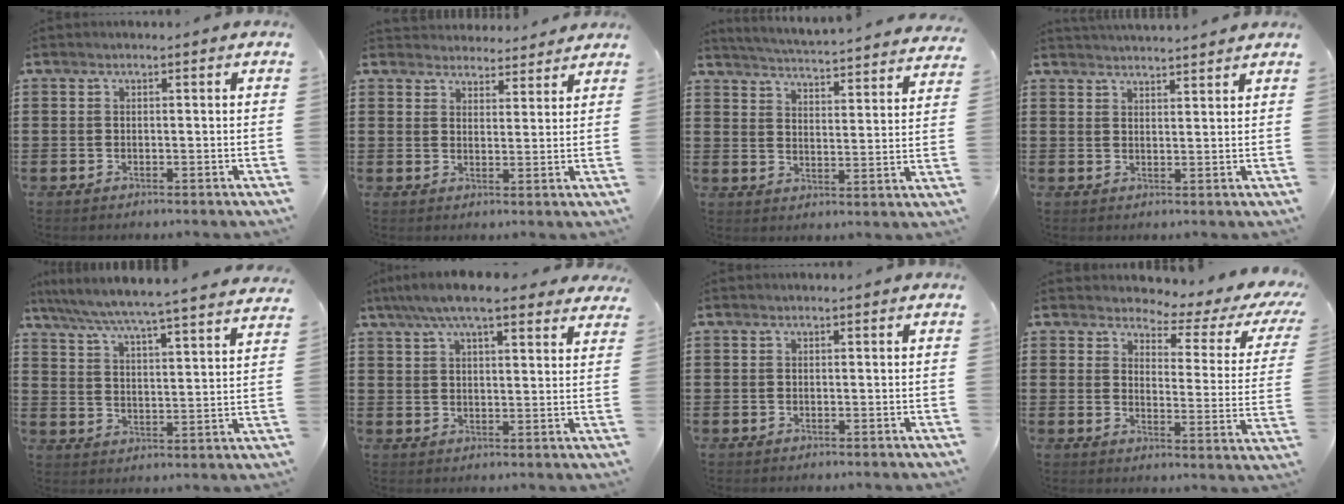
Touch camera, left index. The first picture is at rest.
{"total": 3.5, "force": [3.4, 0.7, -0.2], "torque": [-0.010, -0.014, 0.064]}
{"total": 4.0, "force": [3.8, -1.1, 0.6], "torque": [-0.033, -0.042, 0.059]}
{"total": 2.6, "force": [2.6, -0.5, -0.1], "torque": [-0.005, -0.012, 0.049]}
{"total": 5.6, "force": [5.2, -1.0, 1.8], "torque": [-0.059, -0.045, 0.083]}
{"total": 8.0, "force": [6.5, 1.5, 4.4], "torque": [-0.101, -0.008, 0.118]}
{"total": 0.0}
{"total": 3.4, "force": [2.8, 0.9, 1.6], "torque": [-0.036, -0.027, 0.038]}